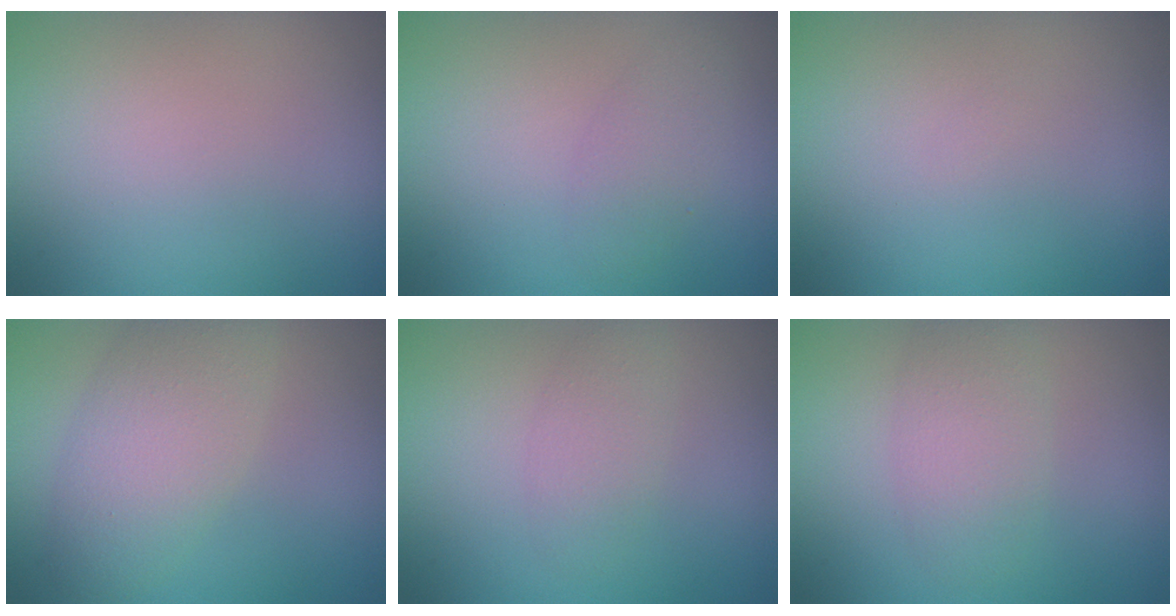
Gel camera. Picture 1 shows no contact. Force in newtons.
{"total": 1.9, "press": 1.9, "slide": 0.1}
{"total": 0.0}
{"total": 5.2, "press": 5.2, "slide": 0.2}
{"total": 1.5, "press": 1.5, "slide": 0.0}
{"total": 3.3, "press": 3.3, "slide": 0.1}